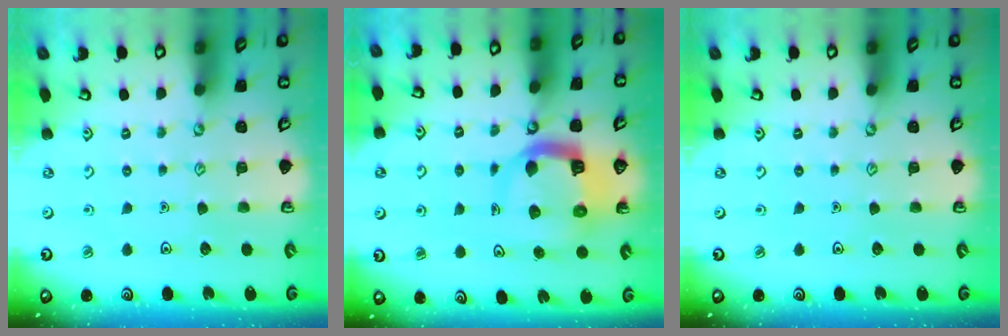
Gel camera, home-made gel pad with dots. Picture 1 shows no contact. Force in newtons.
{"total": 9.4, "press": 9.3, "slide": 1.3}
{"total": 0.0}